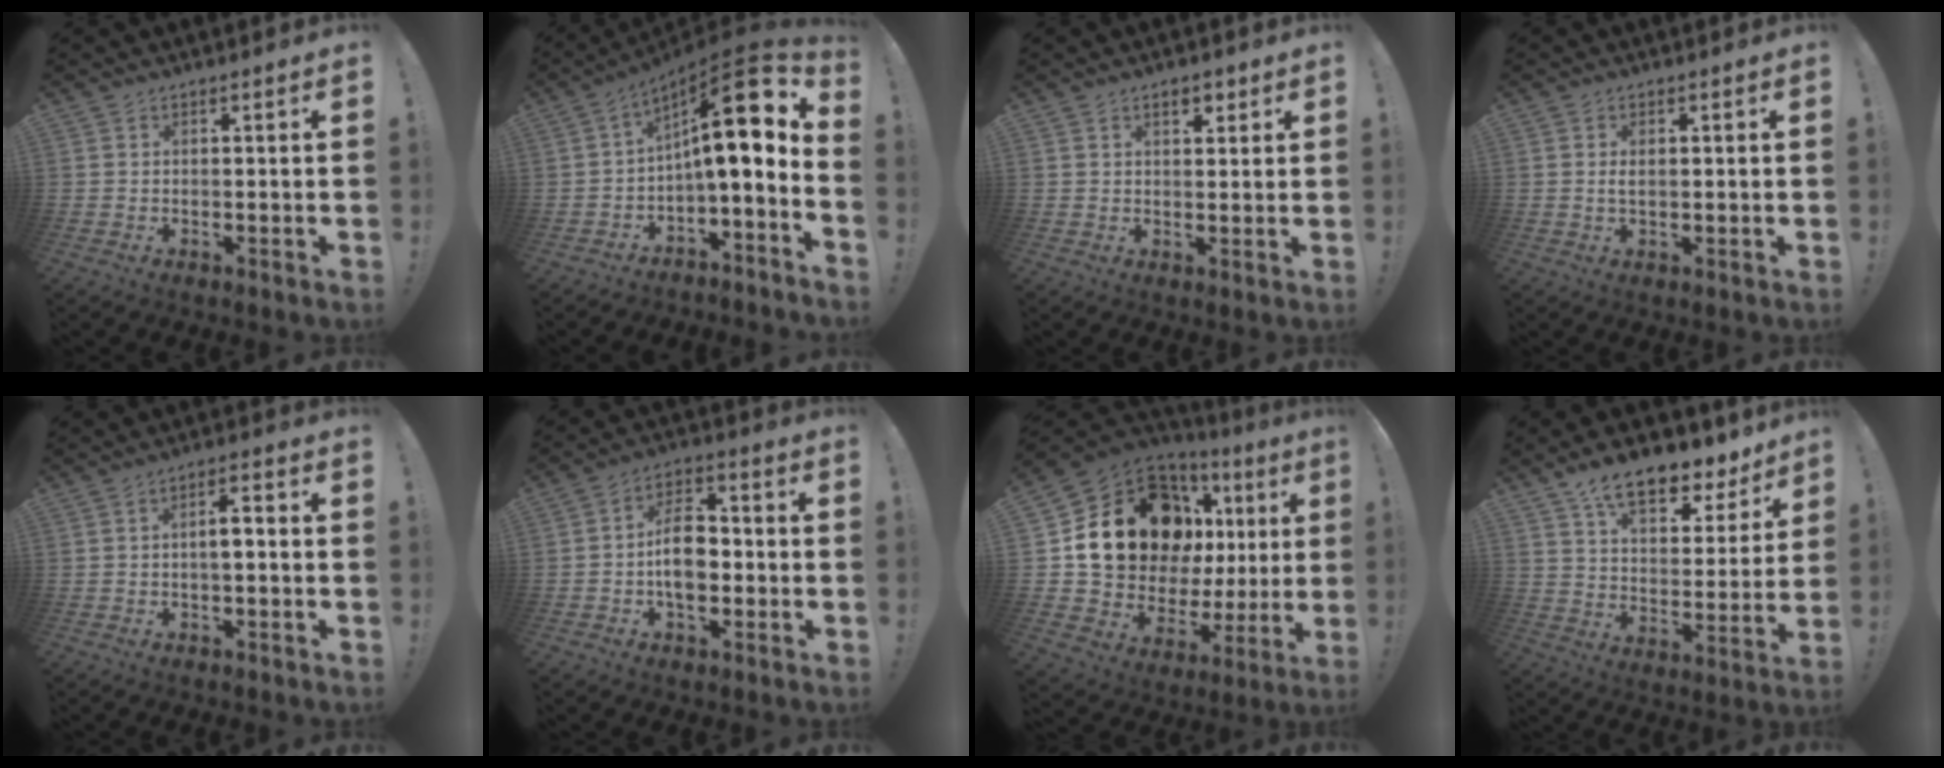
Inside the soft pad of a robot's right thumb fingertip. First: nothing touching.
{"total": 16.2, "force": [3.7, 4.0, 15.2], "torque": [-0.228, -0.029, 0.057]}
{"total": 3.2, "force": [1.9, 2.0, 1.7], "torque": [-0.019, -0.005, 0.032]}
{"total": 1.8, "force": [0.1, 0.7, 1.6], "torque": [-0.026, 0.000, -0.001]}
{"total": 3.2, "force": [-1.2, 0.7, 2.9], "torque": [-0.045, 0.006, -0.025]}
{"total": 11.2, "force": [-2.3, 7.2, 8.3], "torque": [-0.135, 0.017, -0.040]}
{"total": 22.4, "force": [8.3, 15.0, 14.5], "torque": [-0.252, -0.034, 0.181]}
{"total": 13.6, "force": [10.1, 5.9, 6.9], "torque": [-0.108, -0.073, 0.178]}